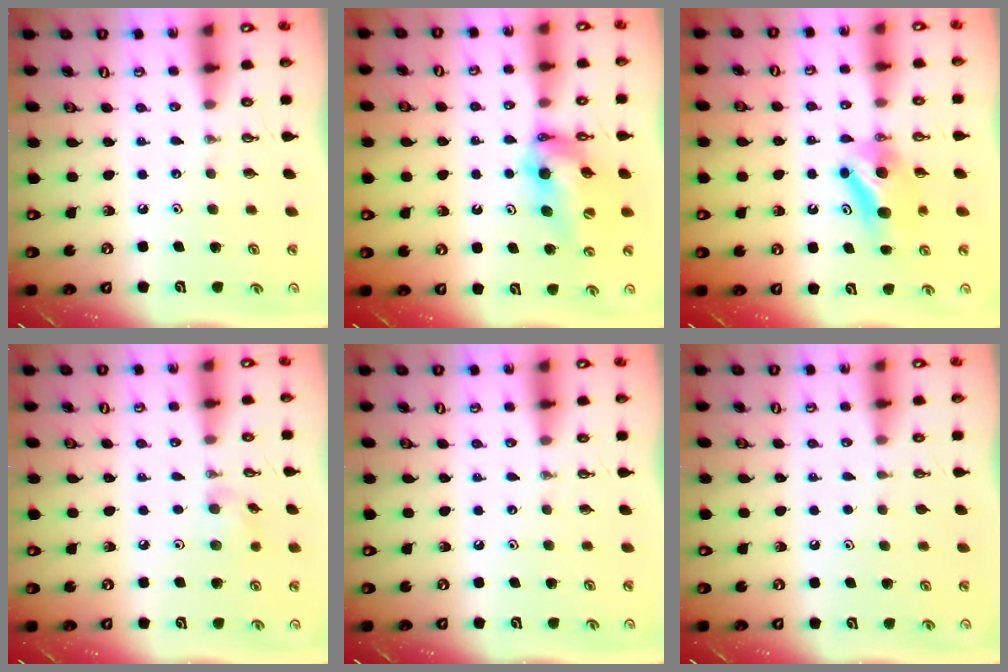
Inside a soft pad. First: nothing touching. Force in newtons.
{"total": 11.6, "press": 11.5, "slide": 1.4}
{"total": 8.0, "press": 5.9, "slide": 5.4}
{"total": 6.1, "press": 6.0, "slide": 1.0}
{"total": 0.0}
{"total": 1.2, "press": 0.5, "slide": 1.0}